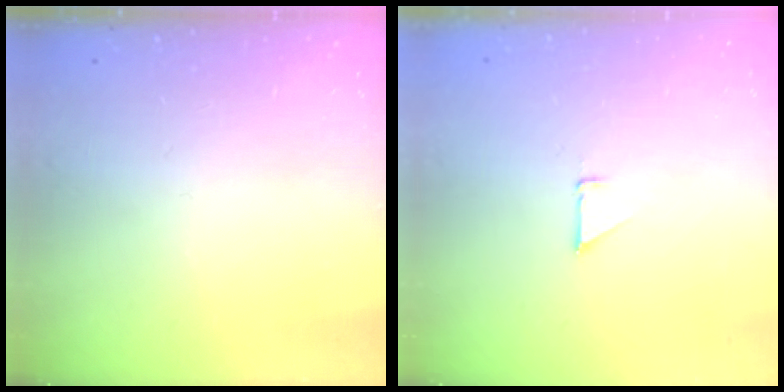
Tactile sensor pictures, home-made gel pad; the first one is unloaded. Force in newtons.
{"total": 0.8, "press": 0.8, "slide": 0.1}